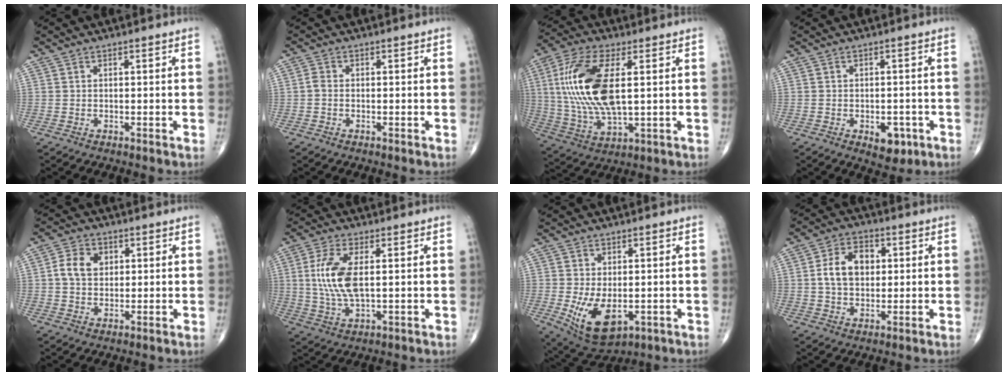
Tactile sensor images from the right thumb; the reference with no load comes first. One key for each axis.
{"total": 1.2, "fx": -0.3, "fy": 0.8, "fz": 0.8, "tx": -0.013, "ty": 0.001, "tz": -0.009}
{"total": 18.1, "fx": 2.7, "fy": 7.7, "fz": 16.2, "tx": -0.343, "ty": -0.006, "tz": 0.054}
{"total": 5.0, "fx": -2.0, "fy": 2.9, "fz": 3.5, "tx": -0.028, "ty": 0.006, "tz": -0.019}
{"total": 5.9, "fx": 1.1, "fy": 4.5, "fz": 3.6, "tx": -0.055, "ty": 0.004, "tz": 0.017}
{"total": 9.7, "fx": 1.2, "fy": 4.1, "fz": 8.7, "tx": -0.194, "ty": -0.005, "tz": 0.027}
{"total": 10.0, "fx": -2.0, "fy": 5.6, "fz": 8.0, "tx": -0.135, "ty": -0.016, "tz": -0.018}
{"total": 8.9, "fx": 1.2, "fy": 6.2, "fz": 6.3, "tx": -0.092, "ty": 0.010, "tz": 0.018}